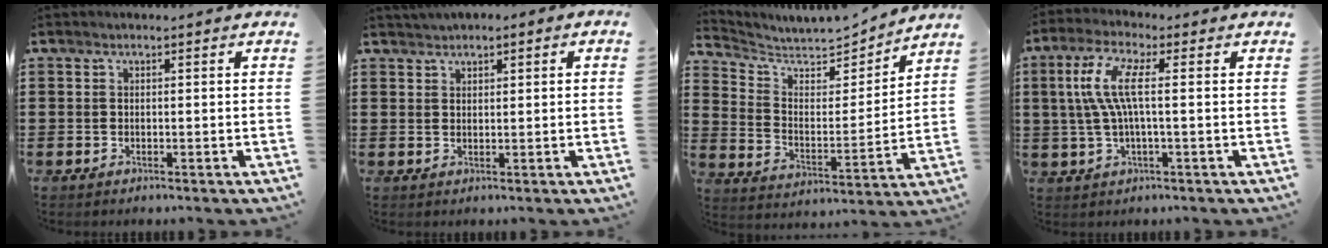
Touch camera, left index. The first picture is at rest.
{"total": 1.5, "force": [1.3, 0.6, 0.3], "torque": [-0.010, 0.005, 0.025]}
{"total": 5.6, "force": [5.3, 1.3, 1.0], "torque": [-0.050, -0.042, 0.089]}
{"total": 7.8, "force": [0.9, 1.6, 7.6], "torque": [-0.173, -0.007, 0.006]}